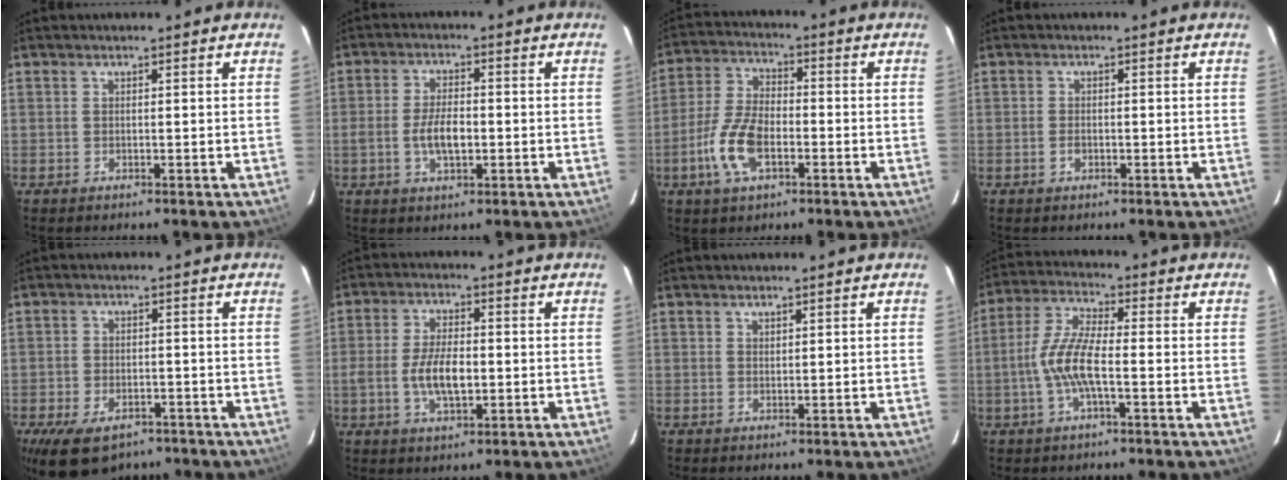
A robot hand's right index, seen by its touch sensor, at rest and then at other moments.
{"total": 6.0, "force": [-1.3, 2.7, 5.3], "torque": [-0.106, 0.002, -0.021]}
{"total": 10.4, "force": [-3.8, 5.1, 8.2], "torque": [-0.179, 0.003, -0.072]}
{"total": 1.5, "force": [-0.6, 1.0, 1.0], "torque": [-0.020, 0.001, -0.012]}
{"total": 11.6, "force": [-7.7, 6.4, 6.1], "torque": [-0.135, -0.015, -0.116]}
{"total": 7.9, "force": [-1.4, 3.4, 6.9], "torque": [-0.138, 0.000, -0.024]}
{"total": 0.6, "force": [0.5, 0.3, 0.1], "torque": [-0.001, 0.001, 0.010]}
{"total": 9.7, "force": [-2.3, 2.5, 9.1], "torque": [-0.195, 0.004, -0.047]}